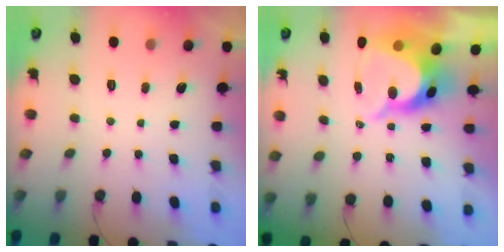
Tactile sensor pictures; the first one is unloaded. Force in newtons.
{"total": 10.6, "press": 10.6, "slide": 0.8}